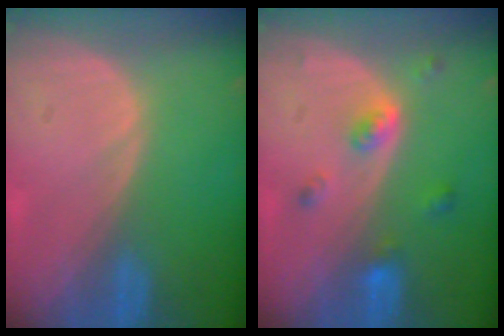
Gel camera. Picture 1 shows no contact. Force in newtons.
{"total": 4.3, "press": 3.9, "slide": 1.8}